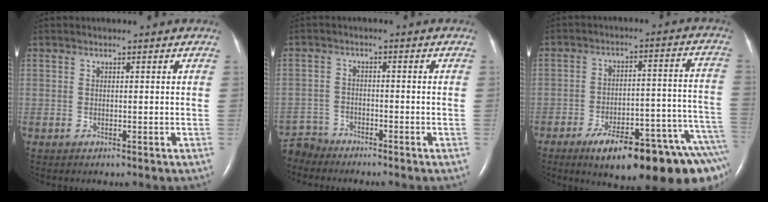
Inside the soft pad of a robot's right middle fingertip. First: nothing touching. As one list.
[{"total": 4.8, "force": [-4.6, 1.1, -0.8], "torque": [0.017, -0.006, -0.092]}, {"total": 20.7, "force": [-14.4, 3.8, 14.4], "torque": [-0.102, 0.031, -0.198]}]